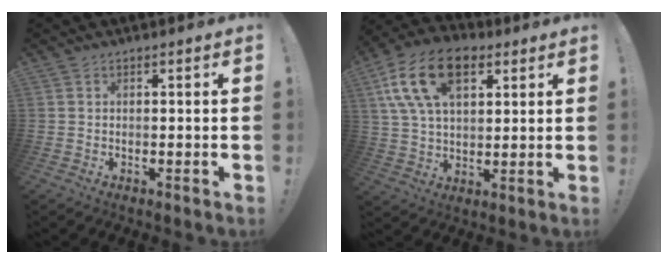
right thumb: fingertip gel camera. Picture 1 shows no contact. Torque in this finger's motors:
{"motor_torque": [-0.31, 1.77, 1.66, 0.68, 0.60]}